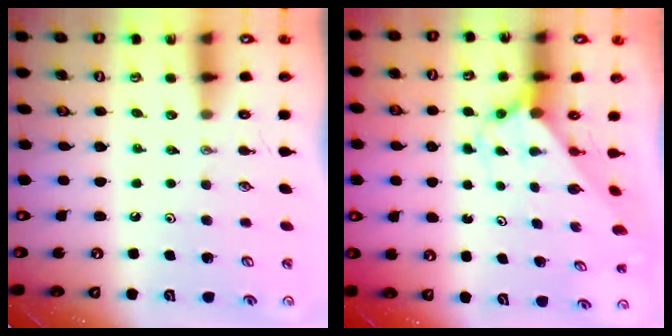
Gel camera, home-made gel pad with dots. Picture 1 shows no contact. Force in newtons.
{"total": 2.9, "press": 2.9, "slide": 0.3}